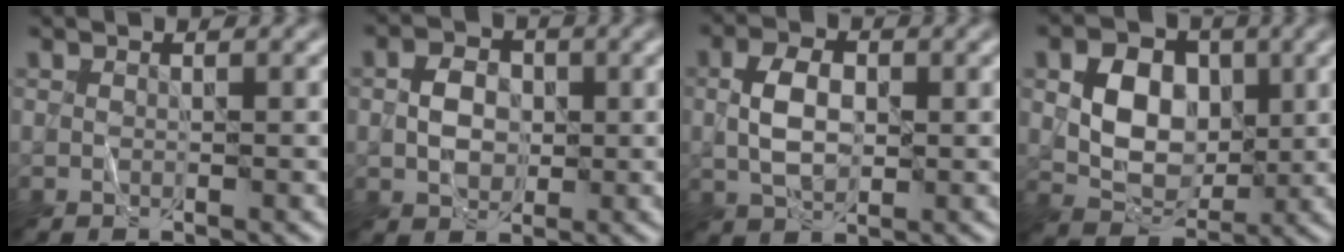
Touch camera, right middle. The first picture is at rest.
{"total": 3.2, "force": [-0.1, 2.5, 2.0], "torque": [-0.038, 0.005, -0.006]}
{"total": 4.0, "force": [0.0, 2.5, 3.1], "torque": [-0.062, 0.004, 0.000]}
{"total": 5.7, "force": [0.7, 4.3, 3.8], "torque": [-0.064, -0.004, 0.012]}